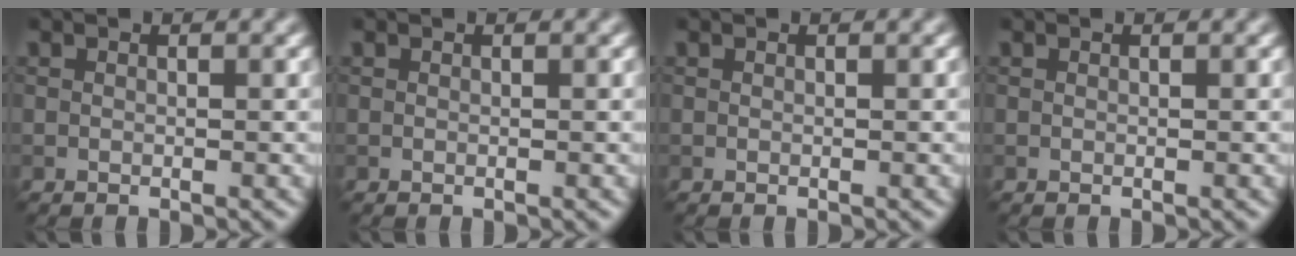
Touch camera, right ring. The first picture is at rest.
{"total": 0.0}
{"total": 0.0}
{"total": 0.0}